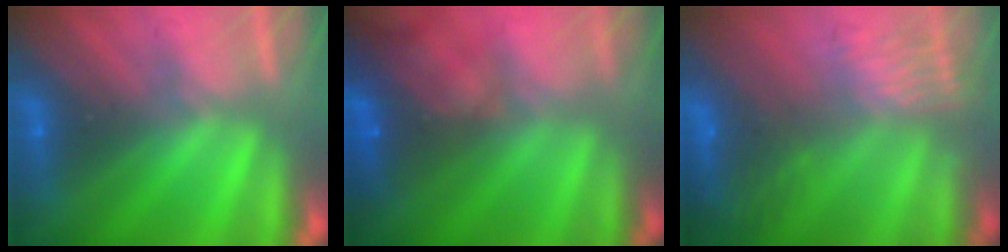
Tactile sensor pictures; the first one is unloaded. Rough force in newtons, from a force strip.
{"total": 7.8}
{"total": 8.5}